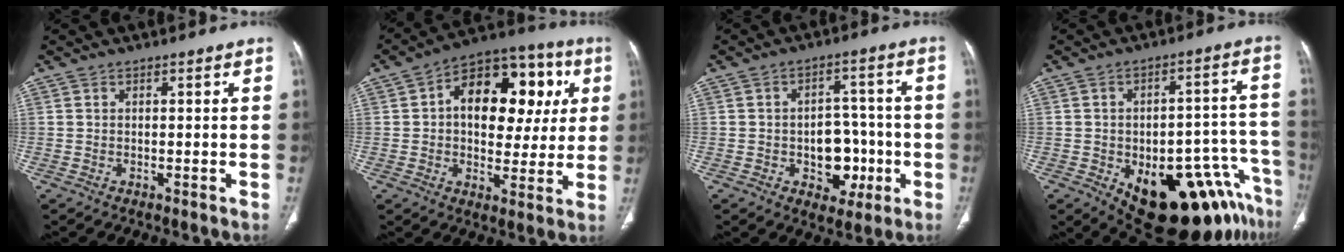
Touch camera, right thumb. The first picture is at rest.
{"total": 19.9, "force": [4.1, 12.4, 15.0], "torque": [-0.157, 0.024, 0.054]}
{"total": 9.7, "force": [-2.4, 7.0, 6.2], "torque": [-0.039, 0.030, -0.024]}
{"total": 22.6, "force": [-12.2, 9.9, 16.2], "torque": [-0.125, 0.087, -0.155]}